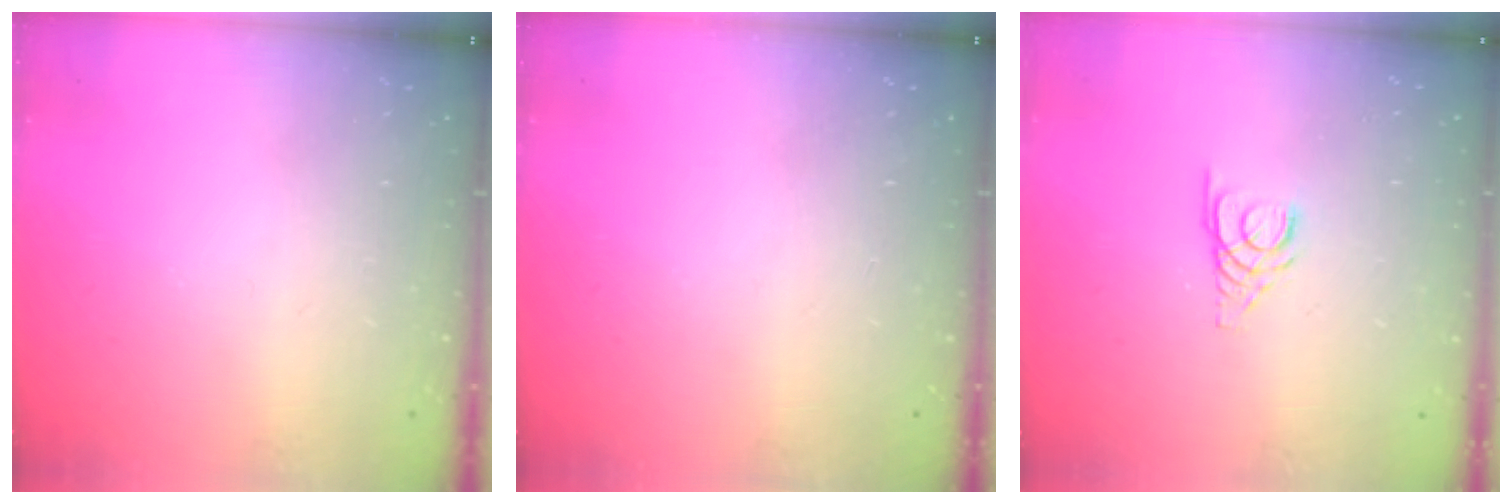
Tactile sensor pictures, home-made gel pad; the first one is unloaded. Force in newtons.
{"total": 0.0}
{"total": 3.4, "press": 3.3, "slide": 0.3}